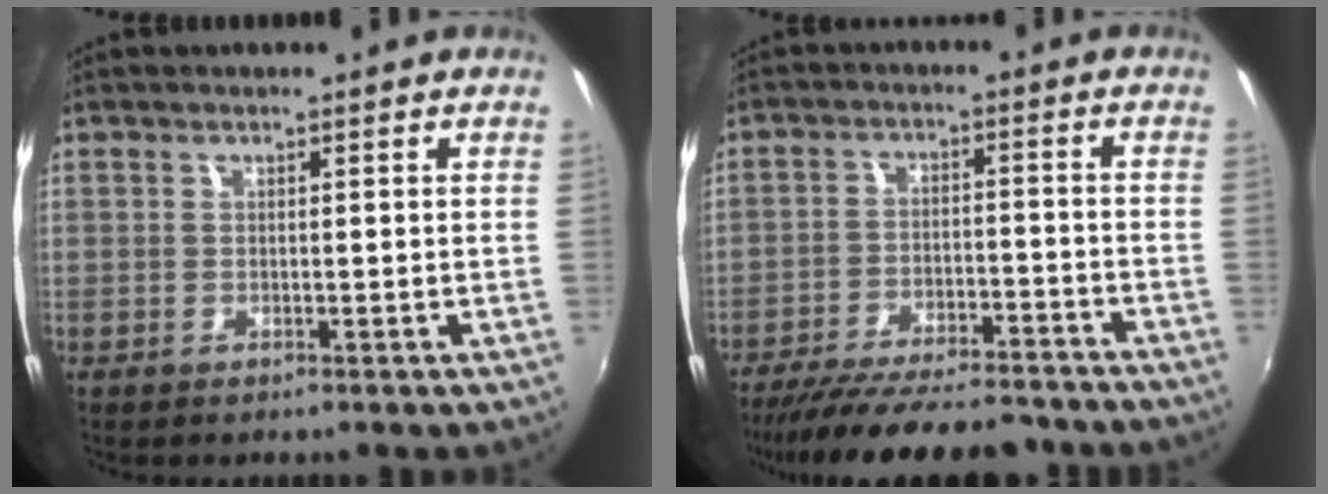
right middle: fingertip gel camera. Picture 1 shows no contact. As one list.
[{"total": 20.1, "force": [-17.6, 4.4, 8.5], "torque": [-0.169, -0.024, -0.252]}]